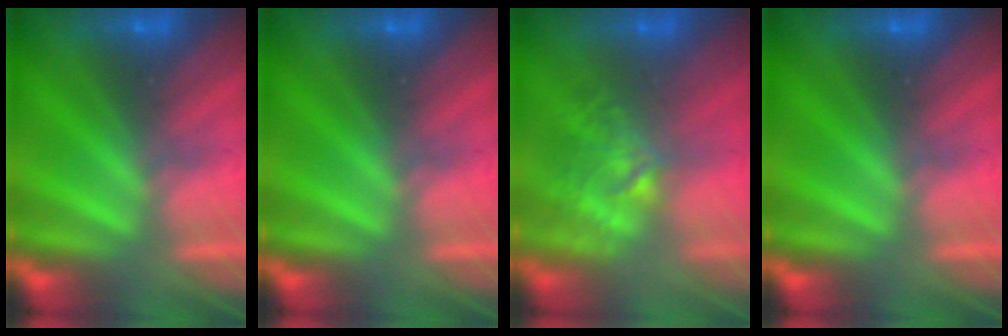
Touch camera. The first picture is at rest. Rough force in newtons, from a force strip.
{"total": 0.0}
{"total": 2.7}
{"total": 0.0}